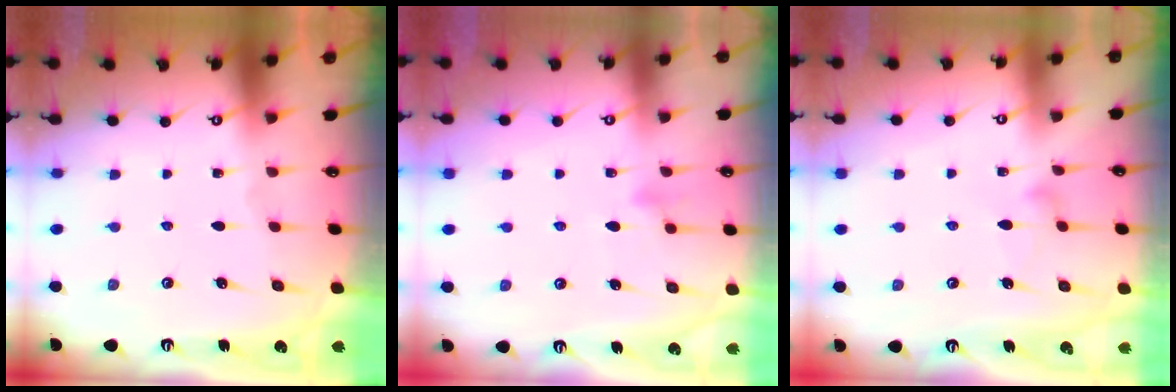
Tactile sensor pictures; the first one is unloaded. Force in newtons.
{"total": 9.5, "press": 9.5, "slide": 0.4}
{"total": 7.8, "press": 7.8, "slide": 0.5}